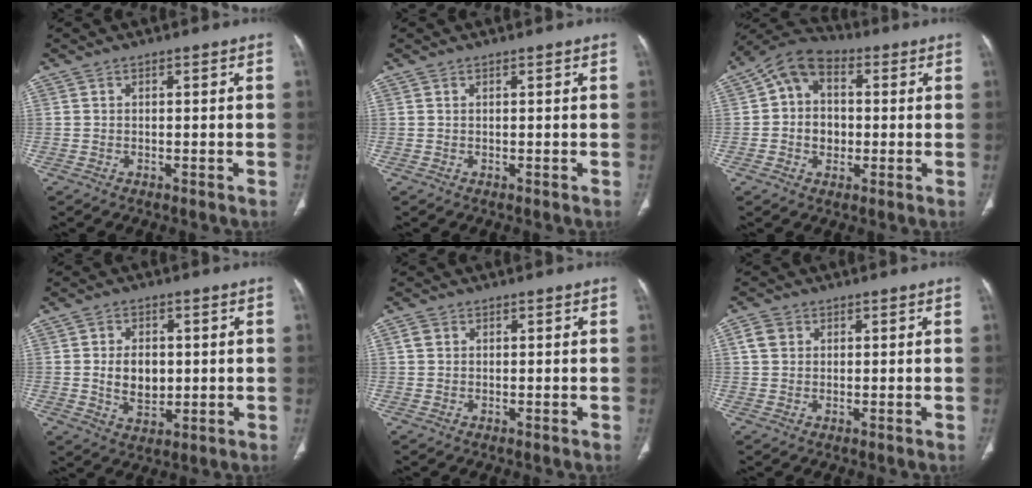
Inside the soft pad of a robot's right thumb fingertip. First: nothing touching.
{"total": 0.0}
{"total": 10.3, "force": [0.8, 8.2, 6.3], "torque": [-0.082, 0.019, 0.001]}
{"total": 7.6, "force": [0.2, 5.3, 5.4], "torque": [-0.068, -0.007, 0.011]}
{"total": 1.6, "force": [0.5, 1.3, 0.8], "torque": [-0.009, 0.002, 0.010]}
{"total": 3.1, "force": [1.0, 2.6, 1.5], "torque": [-0.017, 0.002, 0.020]}